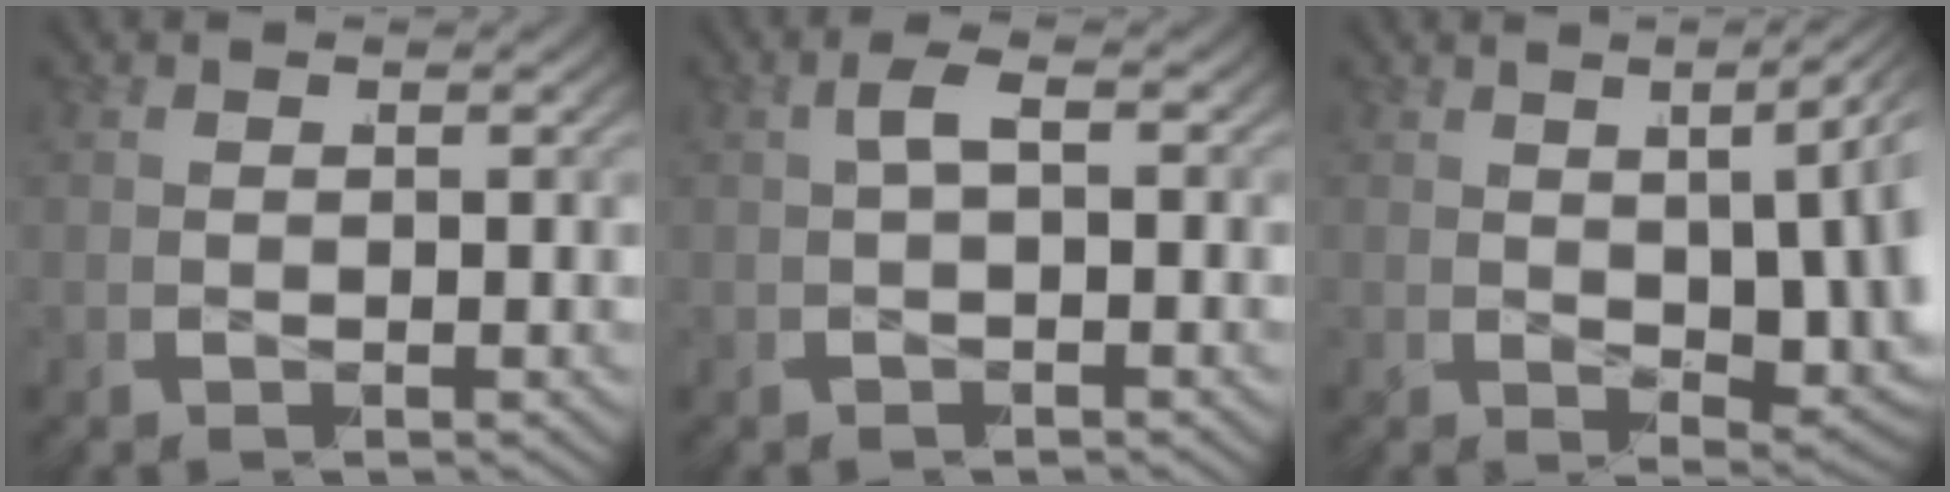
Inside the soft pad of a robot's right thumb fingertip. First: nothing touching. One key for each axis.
{"total": 2.3, "fx": -0.2, "fy": 0.9, "fz": 2.1, "tx": -0.035, "ty": 0.014, "tz": -0.007}
{"total": 7.9, "fx": 0.3, "fy": 3.1, "fz": 7.2, "tx": -0.099, "ty": 0.001, "tz": 0.011}